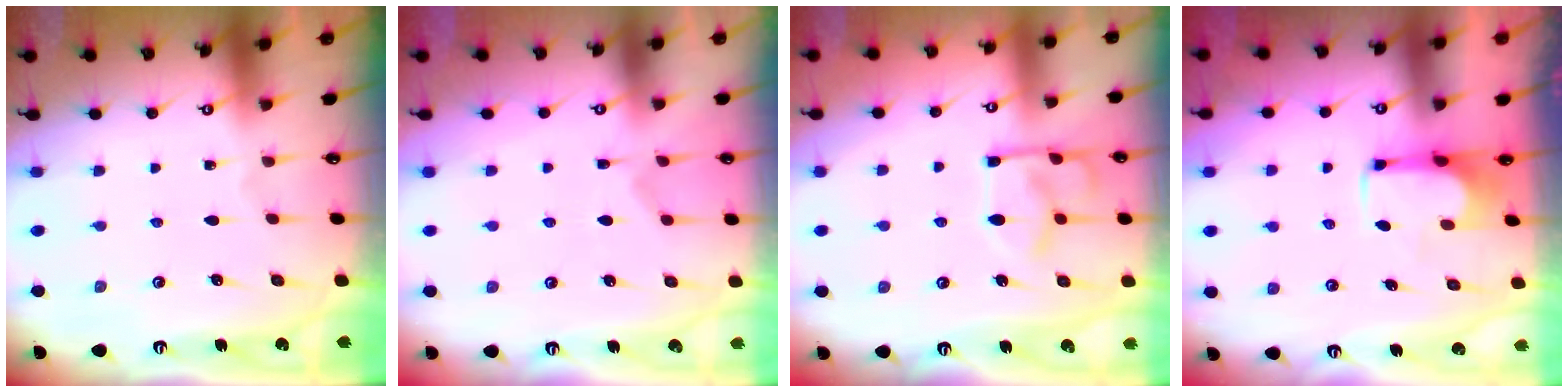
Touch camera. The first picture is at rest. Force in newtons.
{"total": 6.3, "press": 6.2, "slide": 1.3}
{"total": 12.1, "press": 12.1, "slide": 0.8}
{"total": 0.9, "press": 0.2, "slide": 0.9}